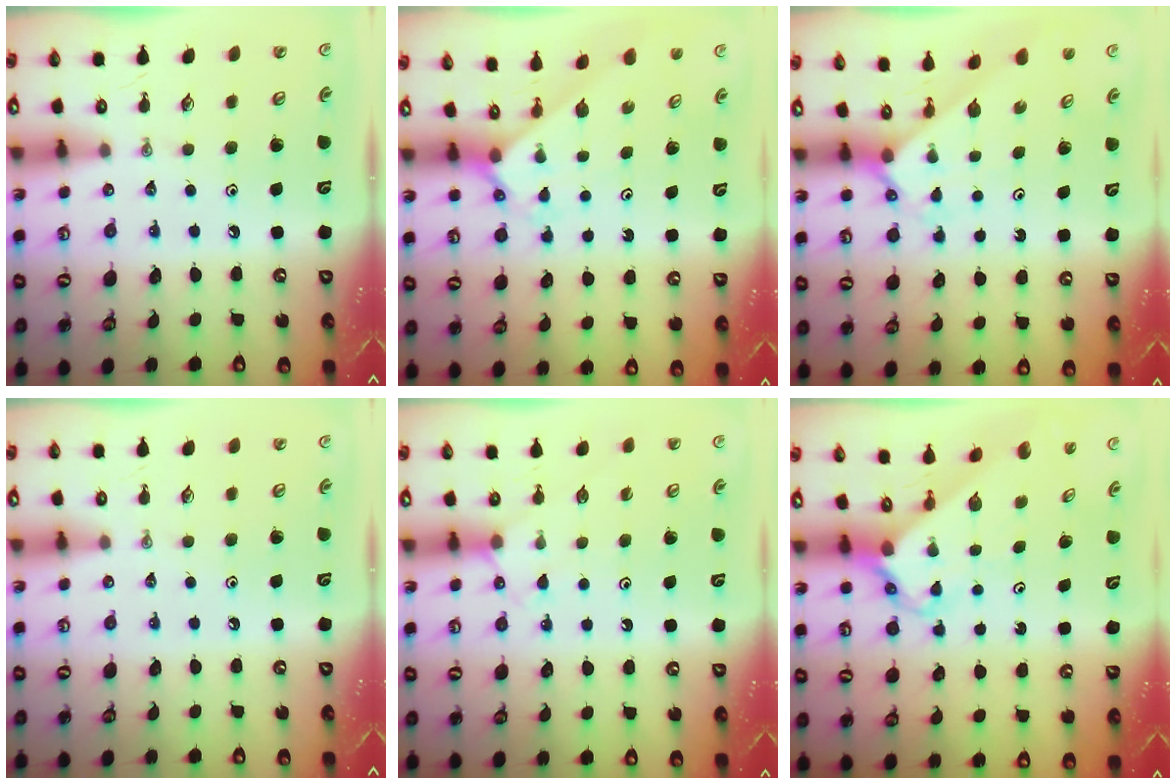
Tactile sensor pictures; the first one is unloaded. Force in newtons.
{"total": 2.4, "press": 2.4, "slide": 0.1}
{"total": 2.2, "press": 2.2, "slide": 0.2}
{"total": 0.0}
{"total": 6.0, "press": 5.9, "slide": 0.7}
{"total": 2.7, "press": 2.7, "slide": 0.2}